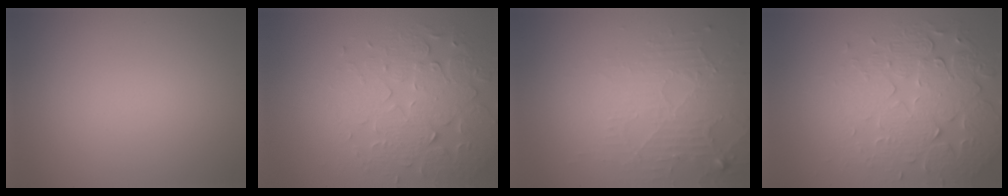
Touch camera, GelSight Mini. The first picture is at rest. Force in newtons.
{"total": 5.0, "press": 4.4, "slide": 2.3}
{"total": 5.3, "press": 3.4, "slide": 4.1}
{"total": 6.2, "press": 4.9, "slide": 3.9}